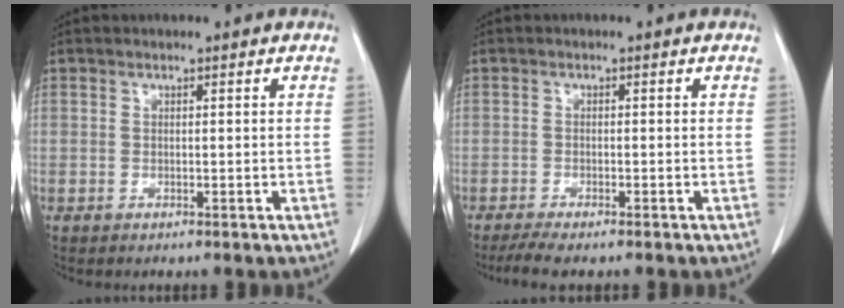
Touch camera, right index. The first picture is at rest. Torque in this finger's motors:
{"motor_torque": [0.01, -0.02, 0.14, 0.03]}